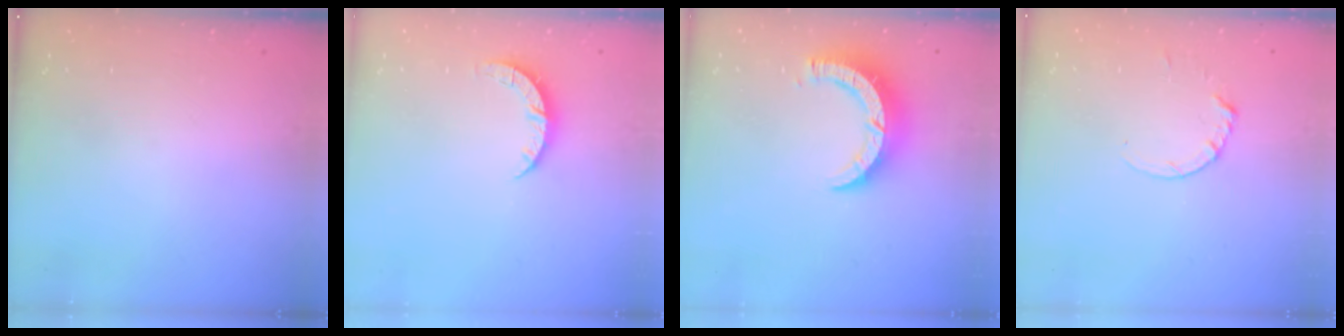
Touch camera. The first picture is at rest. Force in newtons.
{"total": 4.4, "press": 4.4, "slide": 0.3}
{"total": 9.3, "press": 9.3, "slide": 0.8}
{"total": 1.8, "press": 1.7, "slide": 0.2}